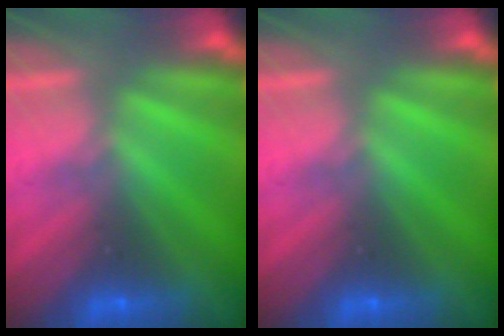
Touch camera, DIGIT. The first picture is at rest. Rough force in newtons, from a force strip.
{"total": 0.0}